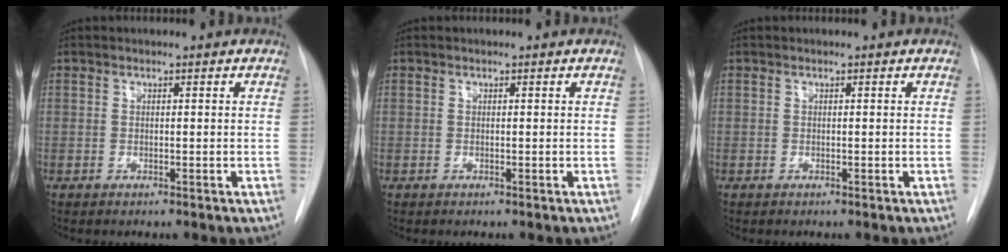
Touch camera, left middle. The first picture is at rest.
{"total": 0.0}
{"total": 0.0}